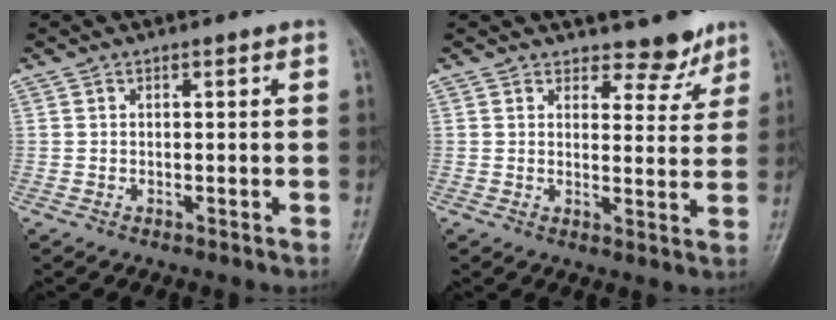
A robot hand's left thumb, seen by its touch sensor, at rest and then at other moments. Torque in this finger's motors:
{"motor_torque": [-0.09, 0.05, -0.19, 0.14, 0.02]}